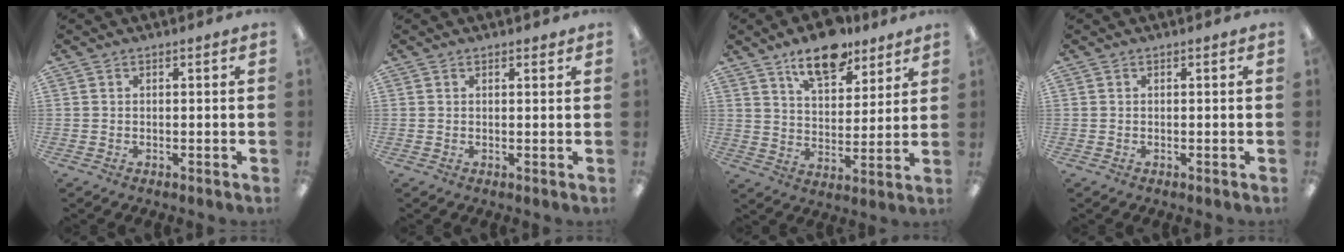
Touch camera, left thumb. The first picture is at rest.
{"total": 1.1, "force": [0.9, 0.4, 0.5], "torque": [-0.004, -0.004, 0.015]}
{"total": 13.3, "force": [9.9, 5.9, 6.7], "torque": [-0.093, -0.054, 0.173]}
{"total": 0.0}